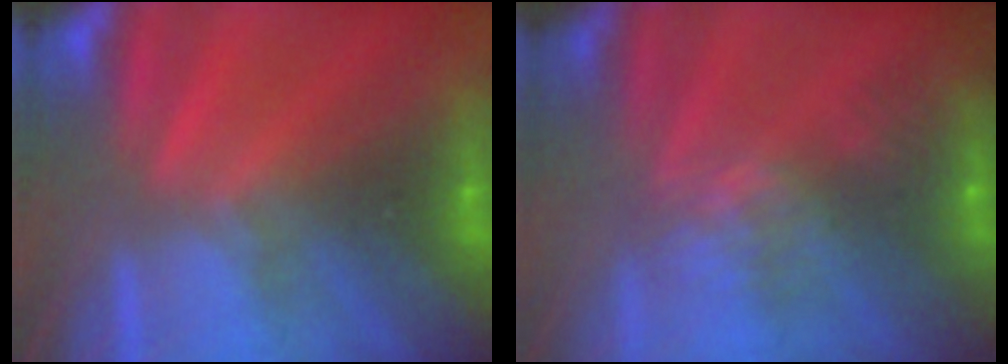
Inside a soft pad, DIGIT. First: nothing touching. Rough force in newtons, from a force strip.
{"total": 7.9}